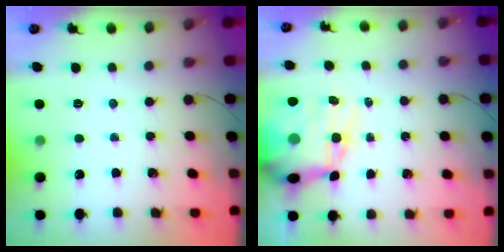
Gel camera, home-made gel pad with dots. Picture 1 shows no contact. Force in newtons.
{"total": 14.1, "press": 13.6, "slide": 3.4}